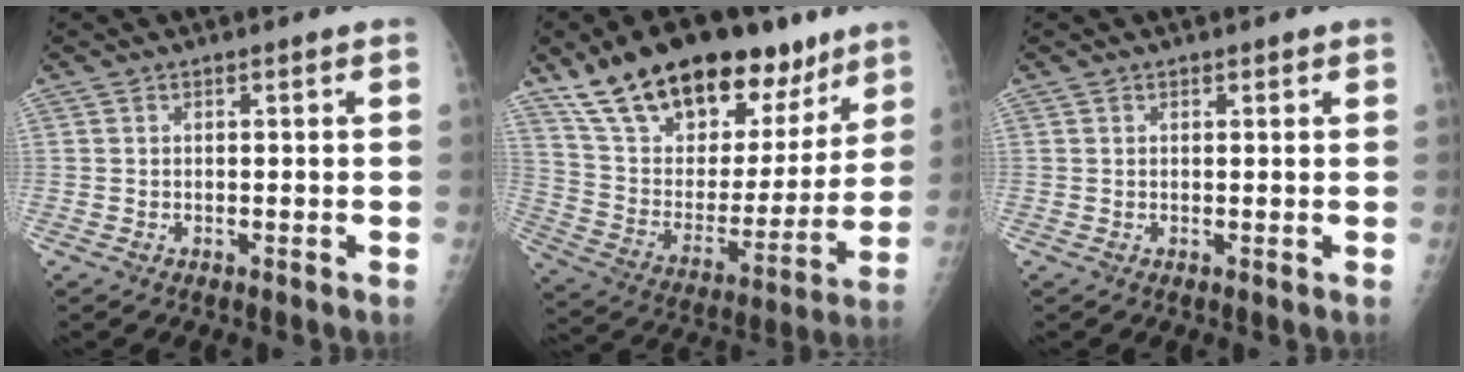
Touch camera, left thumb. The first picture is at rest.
{"total": 28.3, "force": [18.8, 13.2, 16.4], "torque": [-0.228, -0.043, 0.312]}
{"total": 0.6, "force": [0.4, 0.3, 0.3], "torque": [0.001, -0.002, 0.004]}